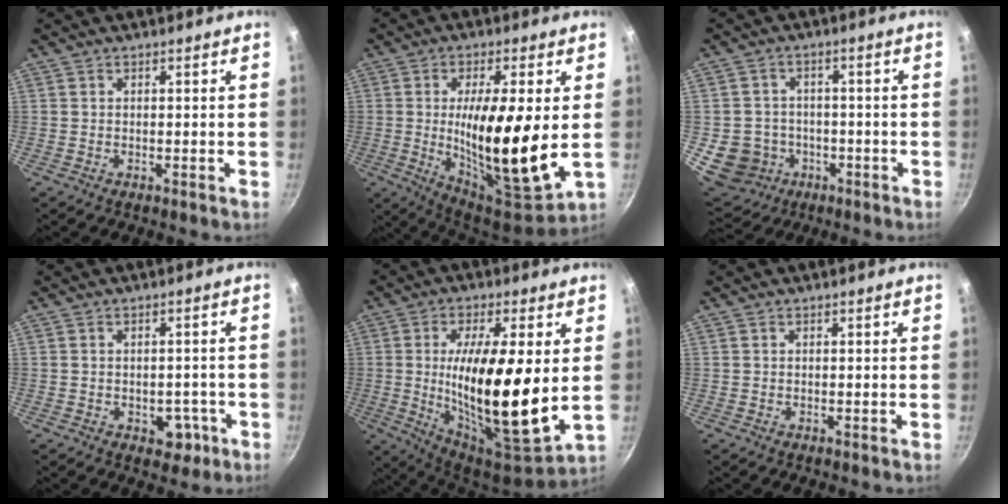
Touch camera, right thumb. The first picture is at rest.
{"total": 19.4, "force": [-0.1, 5.3, 18.7], "torque": [-0.302, -0.023, 0.005]}
{"total": 10.2, "force": [-2.8, 9.3, 3.1], "torque": [-0.033, 0.032, -0.028]}
{"total": 4.6, "force": [-1.8, 3.3, 2.7], "torque": [-0.008, 0.020, -0.010]}
{"total": 21.6, "force": [1.2, 6.2, 20.6], "torque": [-0.341, -0.035, 0.022]}
{"total": 0.0}